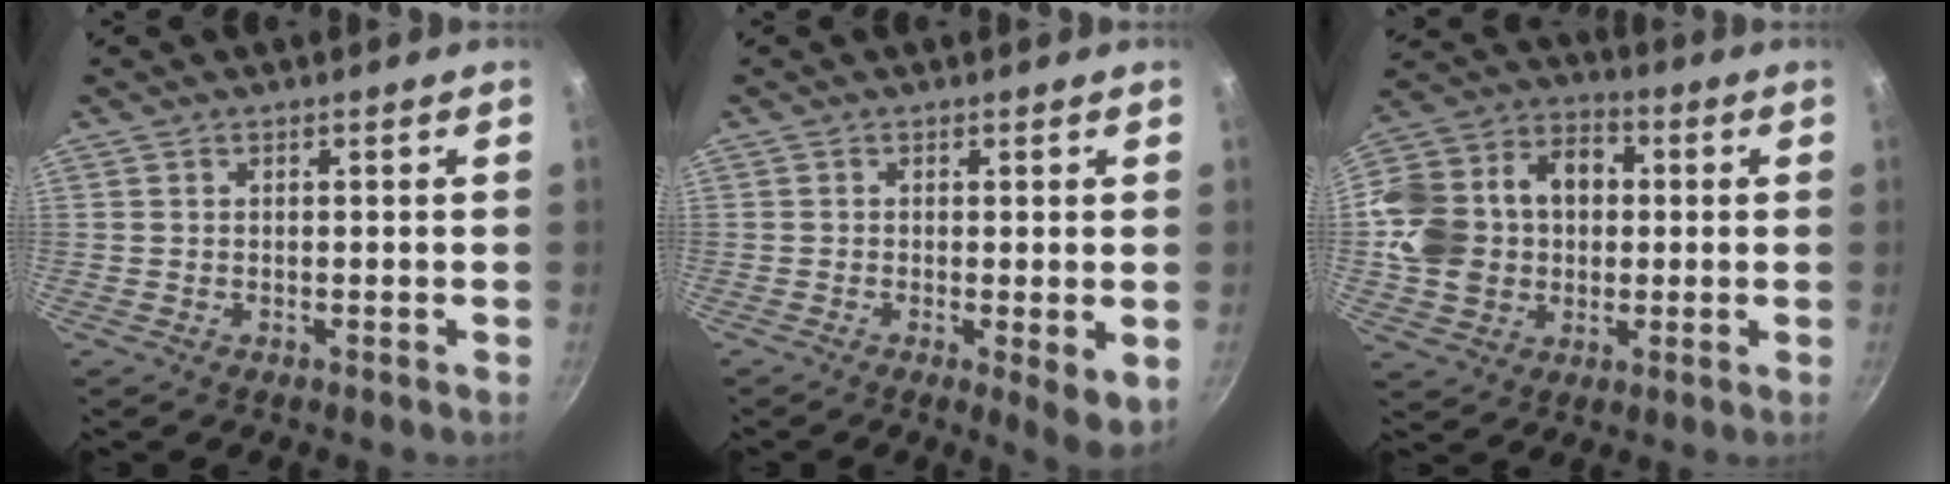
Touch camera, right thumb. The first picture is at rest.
{"total": 5.1, "force": [-1.0, 1.1, 4.9], "torque": [-0.080, -0.017, -0.017]}
{"total": 19.4, "force": [0.7, 15.3, 12.0], "torque": [-0.217, 0.036, 0.015]}